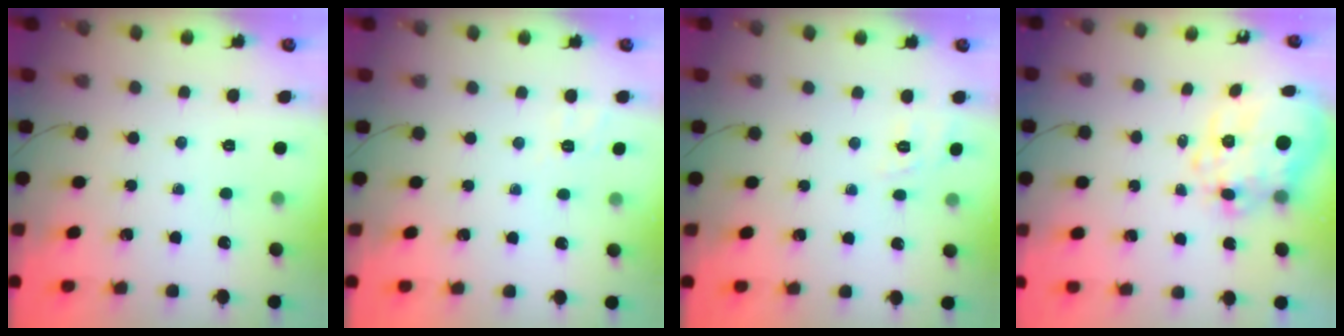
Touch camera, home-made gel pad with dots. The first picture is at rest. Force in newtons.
{"total": 2.3, "press": 1.6, "slide": 1.7}
{"total": 1.9, "press": 0.5, "slide": 1.8}
{"total": 13.9, "press": 13.6, "slide": 2.9}